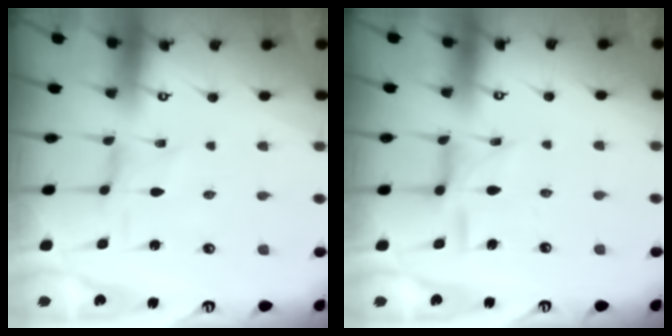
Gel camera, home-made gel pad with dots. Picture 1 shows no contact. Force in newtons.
{"total": 7.9, "press": 7.9, "slide": 0.5}